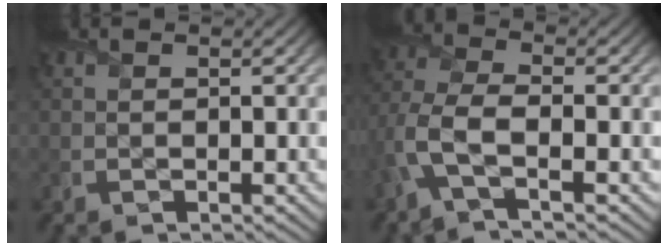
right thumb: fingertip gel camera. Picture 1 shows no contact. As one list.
[{"total": 6.0, "force": [-2.3, 2.4, 5.0], "torque": [-0.130, 0.000, -0.062]}]